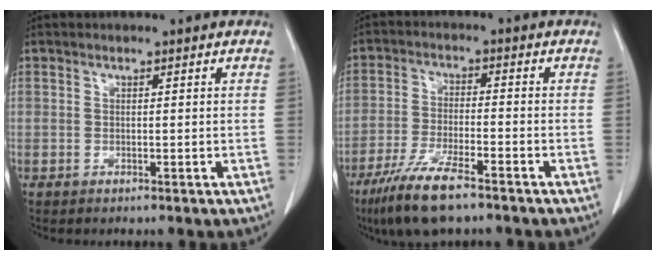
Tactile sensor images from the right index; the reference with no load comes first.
{"total": 10.0, "force": [-7.1, 1.7, 6.8], "torque": [-0.134, -0.023, -0.126]}